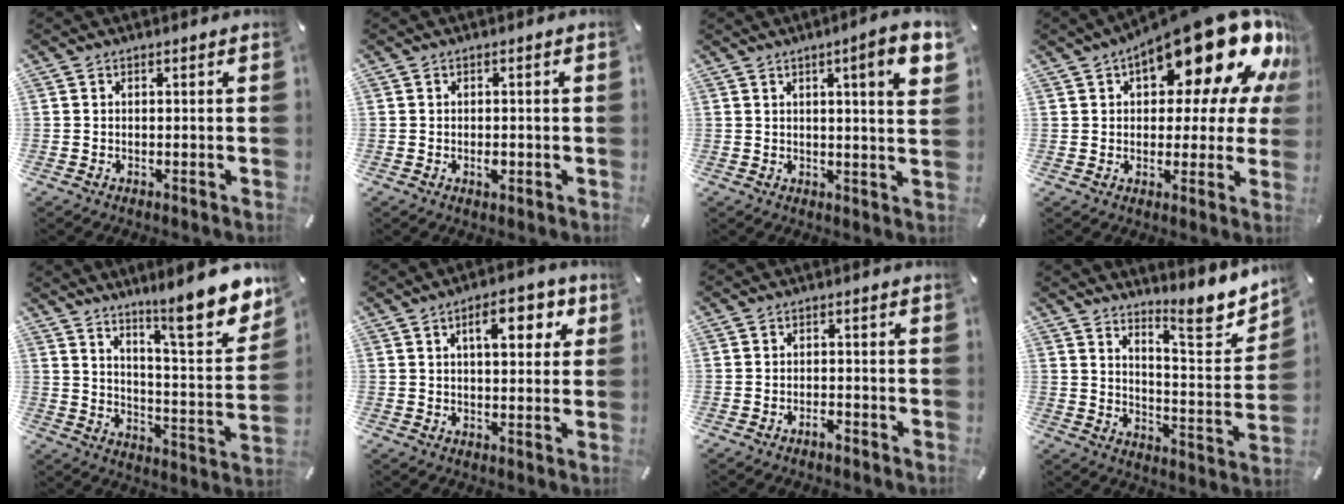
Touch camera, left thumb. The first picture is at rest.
{"total": 2.1, "force": [-0.6, 1.1, 1.6], "torque": [-0.028, 0.001, -0.010]}
{"total": 8.4, "force": [3.6, 0.7, 7.5], "torque": [-0.115, -0.013, 0.051]}
{"total": 23.9, "force": [13.0, 10.1, 17.4], "torque": [-0.241, -0.085, 0.214]}
{"total": 15.1, "force": [12.0, 3.1, 8.5], "torque": [-0.123, -0.105, 0.194]}
{"total": 9.1, "force": [3.7, 4.0, 7.3], "torque": [-0.102, -0.006, 0.054]}
{"total": 2.2, "force": [-1.7, 0.7, 1.2], "torque": [-0.021, 0.006, -0.033]}
{"total": 12.2, "force": [10.2, 3.3, 5.8], "torque": [-0.065, -0.093, 0.173]}